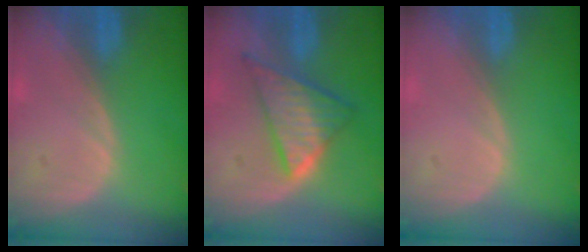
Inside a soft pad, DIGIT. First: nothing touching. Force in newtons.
{"total": 7.8, "press": 7.8, "slide": 0.4}
{"total": 0.0}